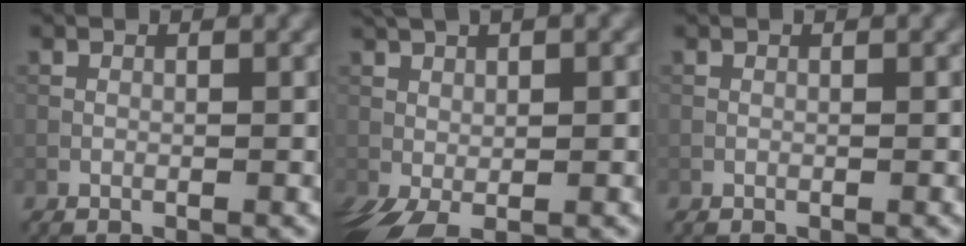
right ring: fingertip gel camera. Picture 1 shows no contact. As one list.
[{"total": 6.1, "force": [-0.6, 2.5, 5.6], "torque": [-0.110, 0.005, -0.005]}, {"total": 0.0}]